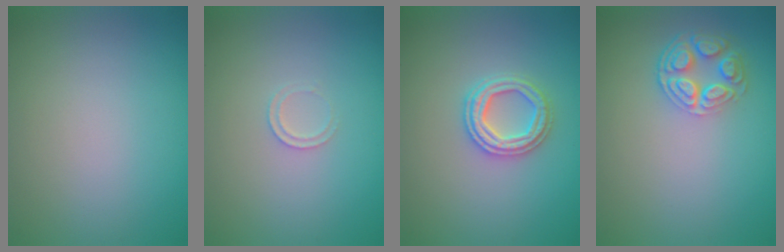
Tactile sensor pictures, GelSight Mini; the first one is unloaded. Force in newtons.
{"total": 0.9, "press": 0.9, "slide": 0.1}
{"total": 2.9, "press": 2.9, "slide": 0.6}
{"total": 4.3, "press": 3.4, "slide": 2.7}